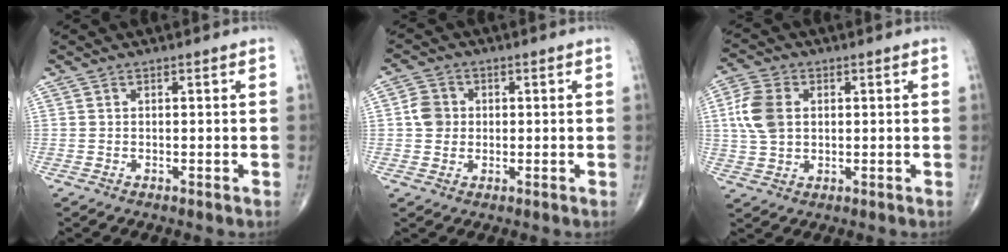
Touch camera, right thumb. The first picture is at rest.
{"total": 4.6, "force": [0.2, 4.1, 2.0], "torque": [-0.023, 0.006, -0.002]}
{"total": 8.5, "force": [1.3, 6.0, 5.9], "torque": [-0.122, 0.006, 0.026]}